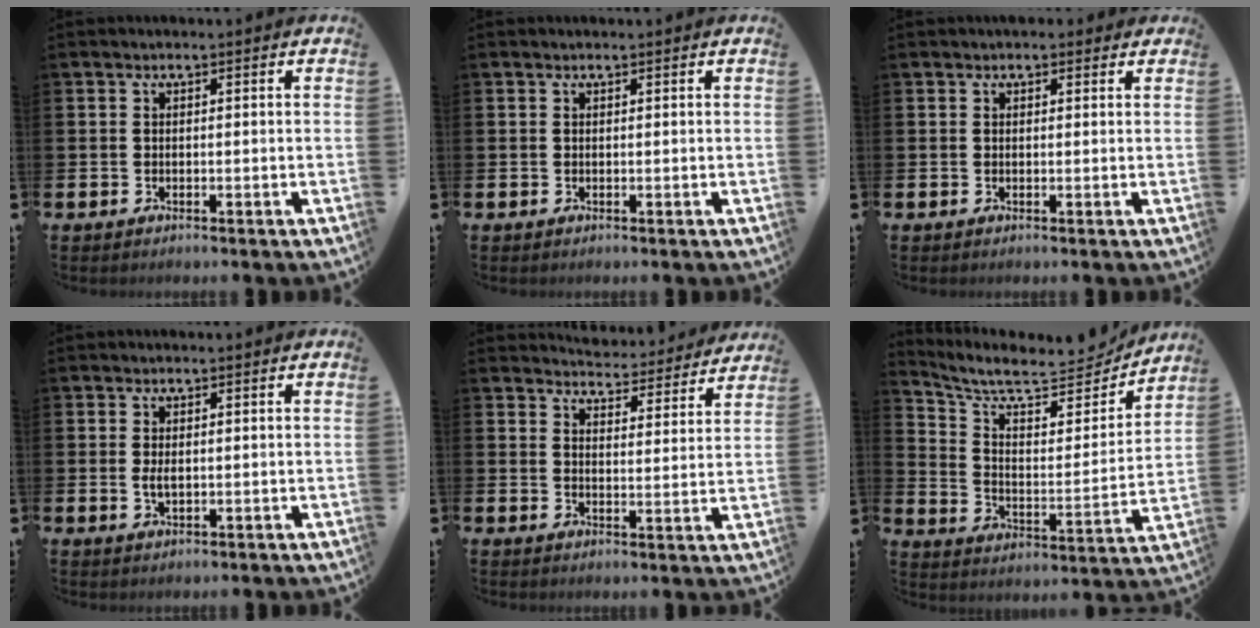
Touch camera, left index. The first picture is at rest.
{"total": 0.0}
{"total": 1.3, "force": [1.2, 0.6, 0.0], "torque": [0.013, 0.002, 0.019]}
{"total": 1.7, "force": [0.1, 0.8, 1.5], "torque": [-0.030, 0.003, 0.001]}
{"total": 4.7, "force": [4.7, 0.5, 0.0], "torque": [-0.001, -0.045, 0.078]}
{"total": 9.3, "force": [8.3, 2.4, 3.4], "torque": [-0.088, -0.070, 0.137]}